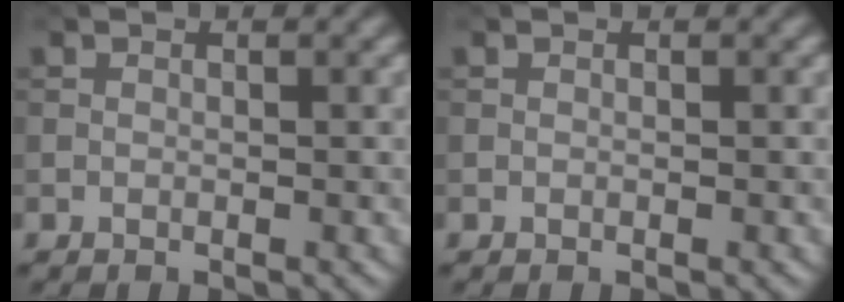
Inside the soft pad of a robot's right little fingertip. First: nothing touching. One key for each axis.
{"total": 0.0}